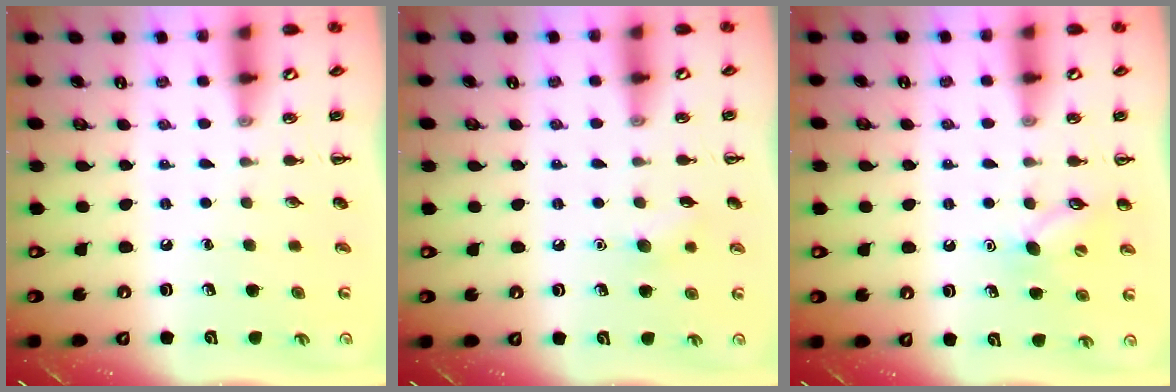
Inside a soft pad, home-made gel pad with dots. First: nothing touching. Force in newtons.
{"total": 6.3, "press": 6.1, "slide": 1.6}
{"total": 7.2, "press": 7.0, "slide": 1.6}